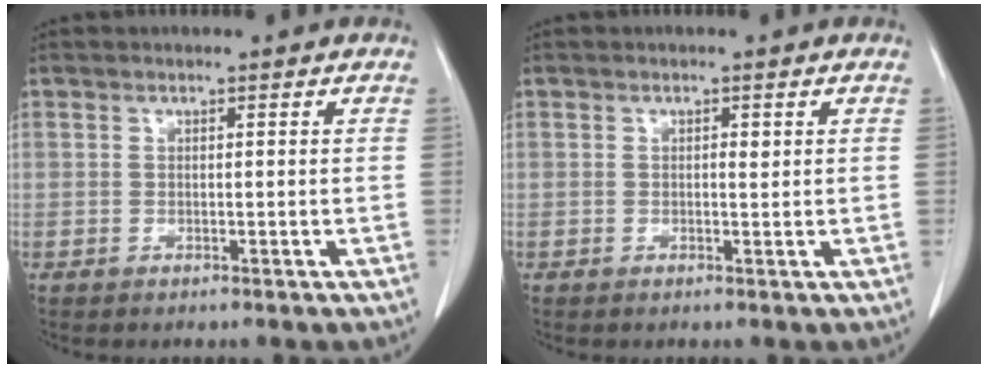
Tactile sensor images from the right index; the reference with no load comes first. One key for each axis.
{"total": 0.9, "fx": 0.3, "fy": 0.4, "fz": 0.8, "tx": -0.013, "ty": 0.000, "tz": 0.003}